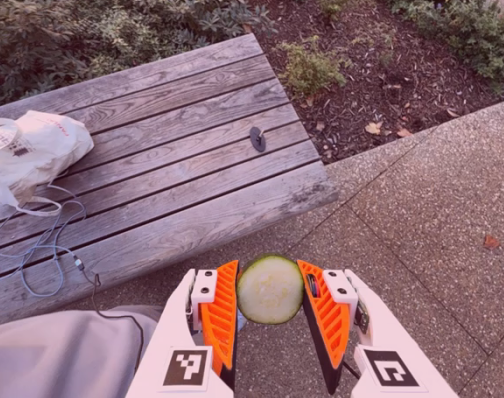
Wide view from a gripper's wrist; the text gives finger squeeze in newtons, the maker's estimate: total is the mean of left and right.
{"total": 14.2, "left": 14.7, "right": 13.8}